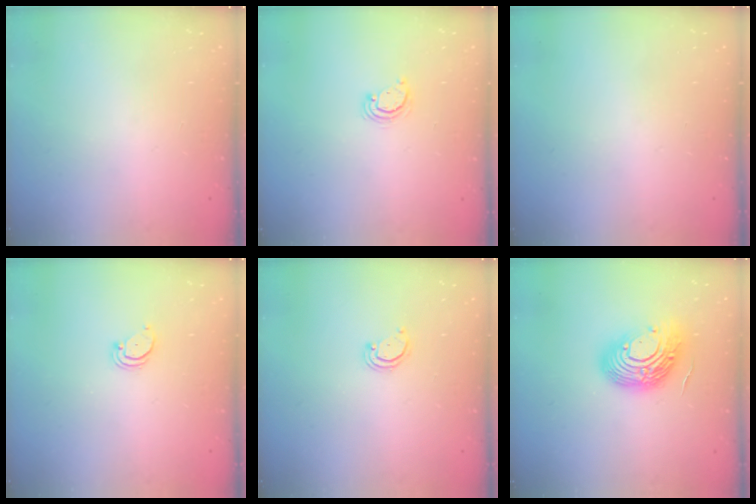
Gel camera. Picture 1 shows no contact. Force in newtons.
{"total": 3.0, "press": 3.0, "slide": 0.2}
{"total": 0.0}
{"total": 2.0, "press": 2.0, "slide": 0.2}
{"total": 2.2, "press": 2.2, "slide": 0.2}
{"total": 14.6, "press": 14.5, "slide": 1.7}